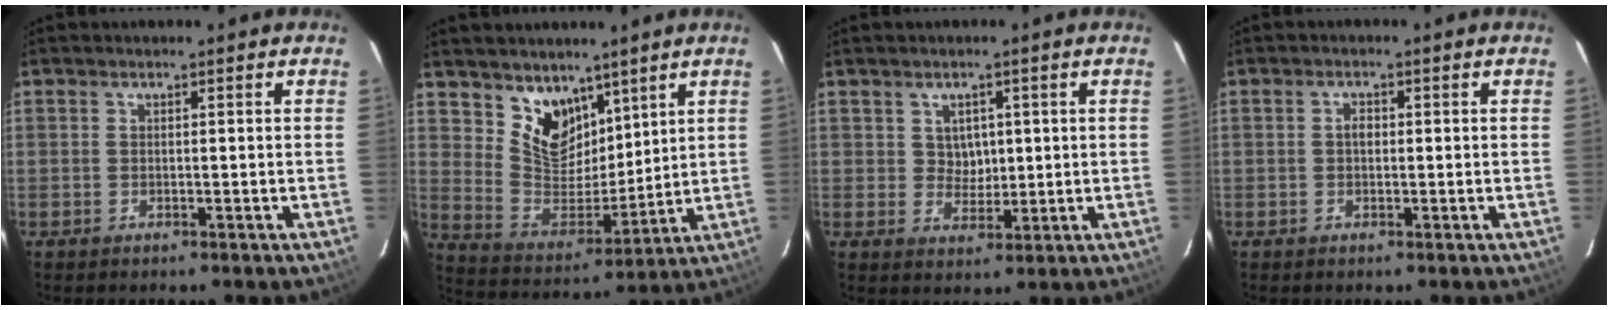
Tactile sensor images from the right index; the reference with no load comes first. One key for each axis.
{"total": 11.1, "fx": 7.5, "fy": 6.9, "fz": 4.5, "tx": -0.080, "ty": -0.011, "tz": 0.152}
{"total": 3.7, "fx": 1.0, "fy": 3.3, "fz": 1.4, "tx": -0.018, "ty": 0.007, "tz": 0.020}
{"total": 1.4, "fx": 0.0, "fy": 1.0, "fz": 1.0, "tx": -0.017, "ty": 0.006, "tz": -0.001}